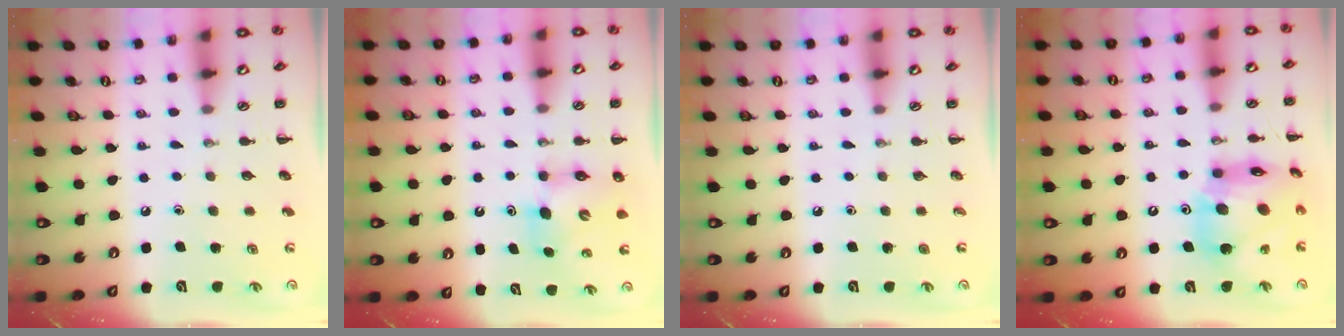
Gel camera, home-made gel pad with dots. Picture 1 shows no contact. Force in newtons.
{"total": 7.5, "press": 7.4, "slide": 1.2}
{"total": 0.0}
{"total": 18.3, "press": 18.0, "slide": 3.6}